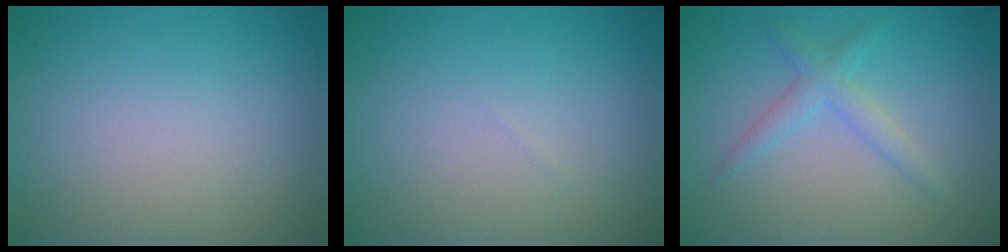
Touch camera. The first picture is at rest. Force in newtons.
{"total": 0.0}
{"total": 2.2, "press": 2.2, "slide": 0.1}